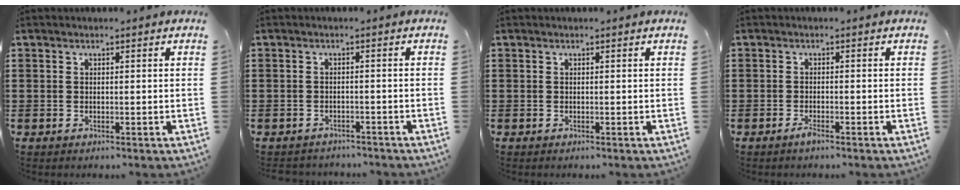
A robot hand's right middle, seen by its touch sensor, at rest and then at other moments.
{"total": 1.7, "force": [-1.7, 0.3, -0.1], "torque": [-0.004, 0.000, -0.038]}
{"total": 0.0}
{"total": 1.3, "force": [-1.0, 0.1, 0.9], "torque": [-0.024, -0.009, -0.019]}